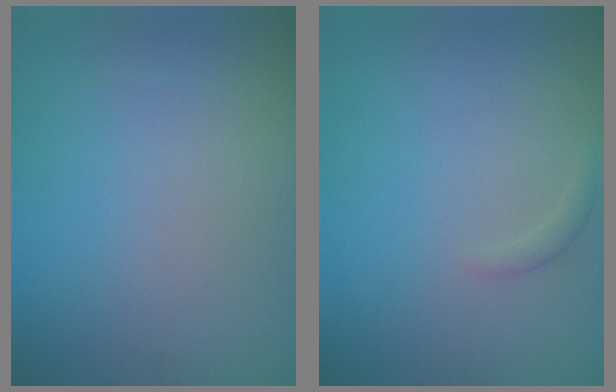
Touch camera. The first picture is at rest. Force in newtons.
{"total": 0.7, "press": 0.7, "slide": 0.1}